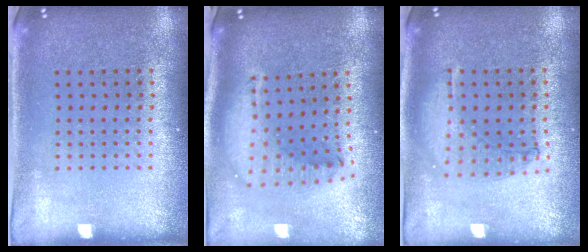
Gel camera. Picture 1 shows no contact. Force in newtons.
{"total": 1.8, "press": 1.4, "slide": 1.0}
{"total": 1.0, "press": 0.9, "slide": 0.3}